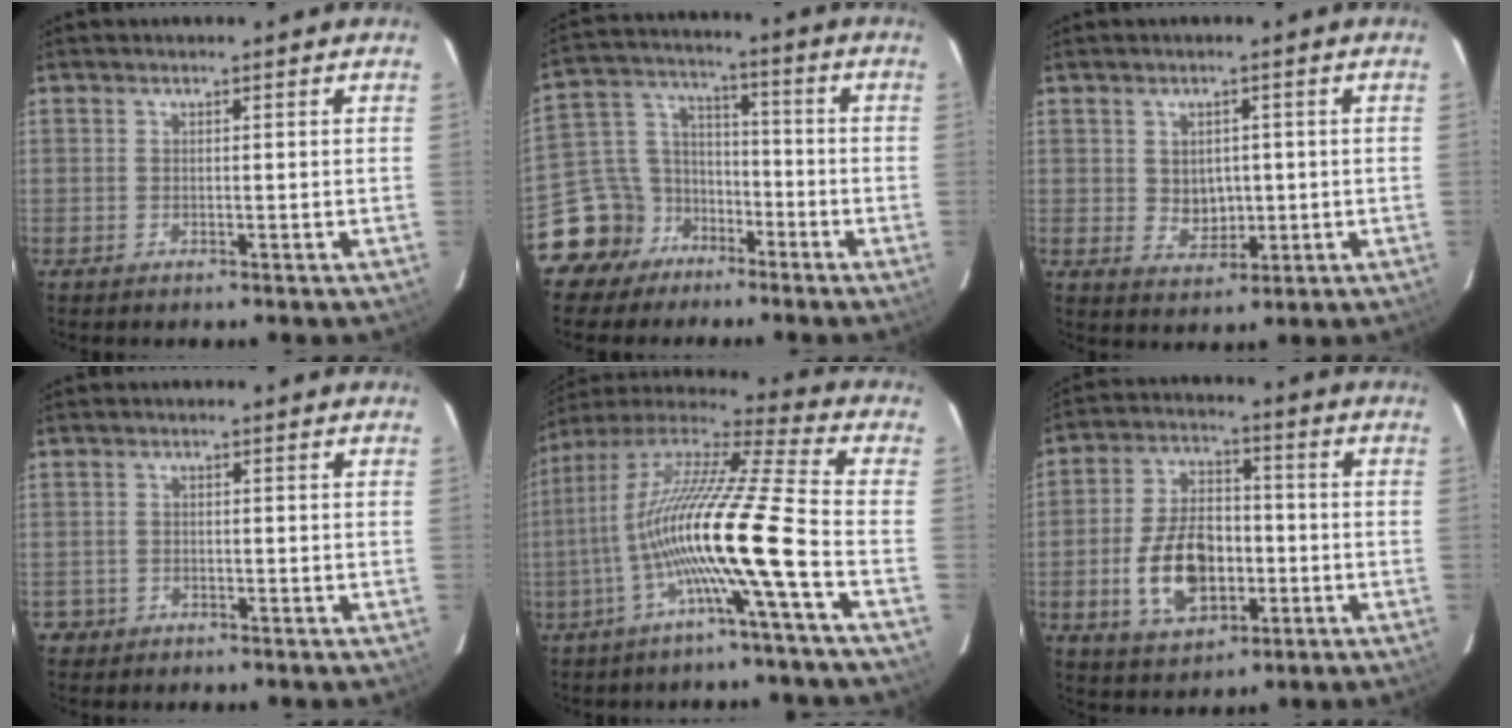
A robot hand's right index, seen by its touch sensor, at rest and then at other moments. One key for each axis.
{"total": 11.4, "fx": -7.7, "fy": 8.3, "fz": 1.6, "tx": -0.057, "ty": 0.057, "tz": -0.132}
{"total": 4.6, "fx": 0.3, "fy": 3.9, "fz": 2.5, "tx": -0.041, "ty": 0.002, "tz": 0.014}
{"total": 2.3, "fx": -1.2, "fy": 1.9, "fz": 0.3, "tx": -0.016, "ty": 0.005, "tz": -0.019}
{"total": 16.3, "fx": -4.6, "fy": -1.4, "fz": 15.6, "tx": -0.264, "ty": -0.015, "tz": -0.091}
{"total": 13.5, "fx": -3.5, "fy": 8.3, "fz": 10.1, "tx": -0.206, "ty": 0.011, "tz": -0.050}